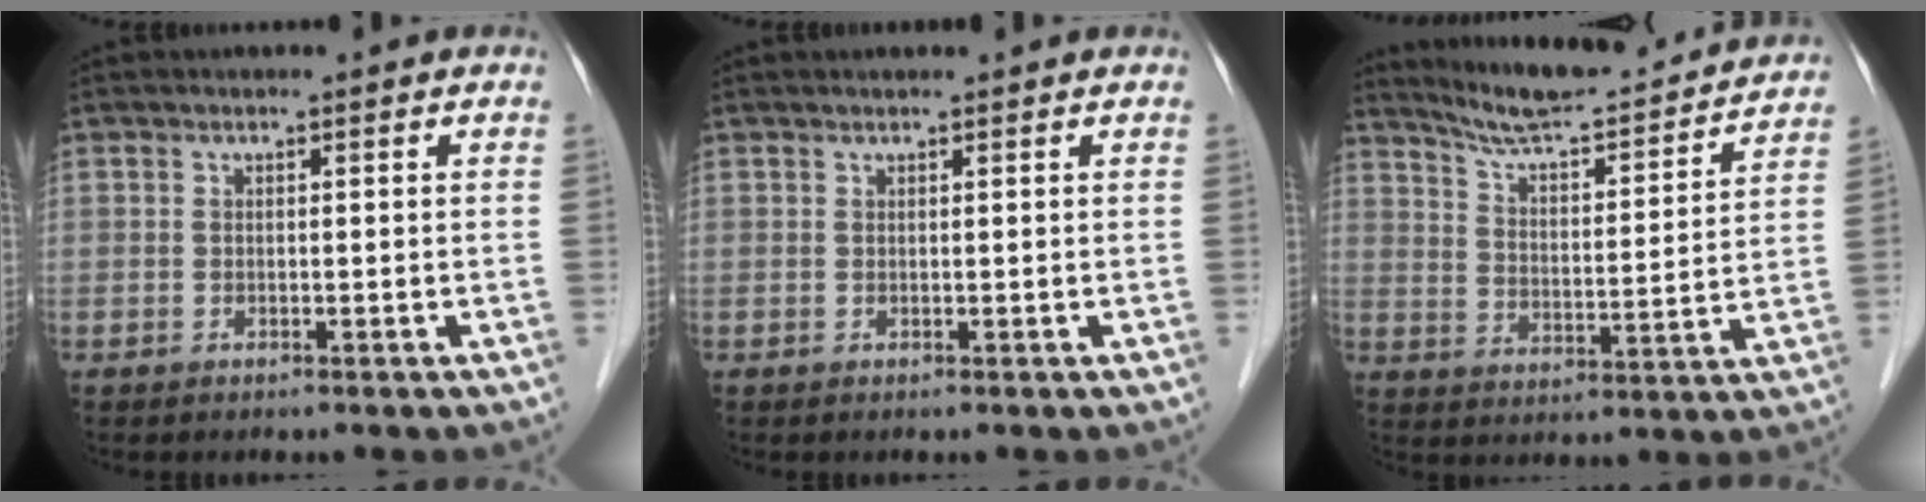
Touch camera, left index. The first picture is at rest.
{"total": 1.4, "force": [1.4, 0.0, 0.4], "torque": [-0.007, 0.014, 0.023]}
{"total": 18.3, "force": [17.1, 1.4, 6.1], "torque": [-0.101, -0.012, 0.246]}